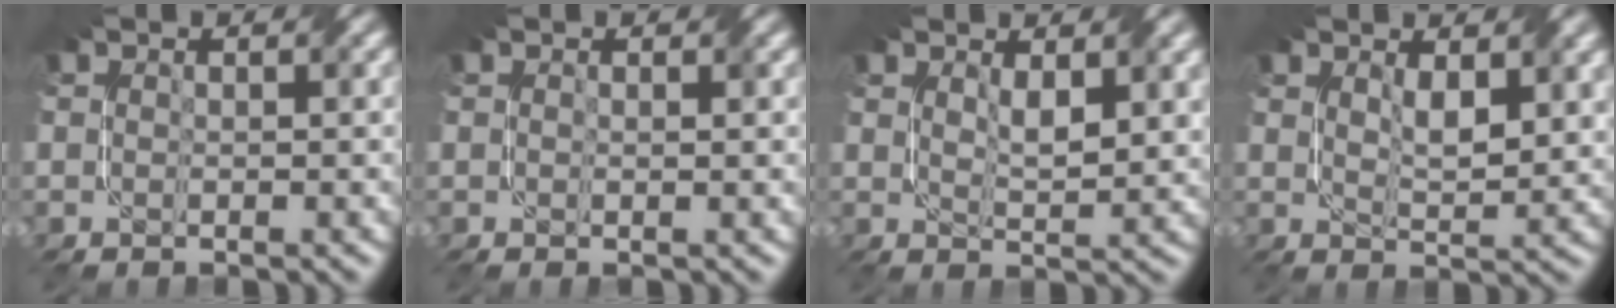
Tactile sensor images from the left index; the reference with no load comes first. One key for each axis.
{"total": 0.9, "fx": 0.2, "fy": 0.4, "fz": 0.7, "tx": -0.007, "ty": -0.002, "tz": 0.005}
{"total": 2.4, "fx": 1.2, "fy": 0.7, "fz": 1.9, "tx": -0.040, "ty": -0.004, "tz": 0.027}
{"total": 2.8, "fx": 1.4, "fy": 1.0, "fz": 2.2, "tx": -0.045, "ty": -0.006, "tz": 0.032}